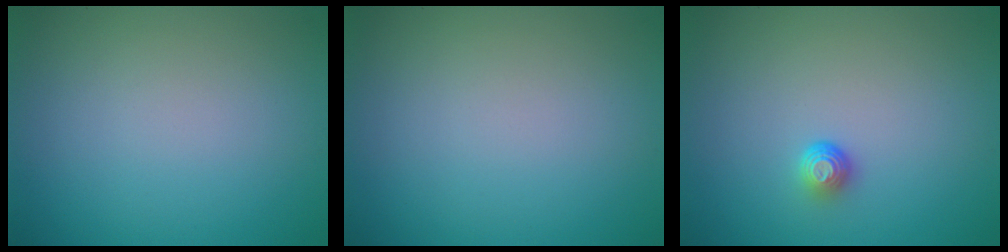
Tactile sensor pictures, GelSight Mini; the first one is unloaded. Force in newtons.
{"total": 0.0}
{"total": 1.3, "press": 1.0, "slide": 0.9}